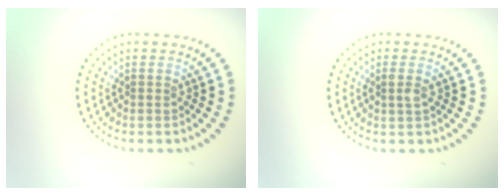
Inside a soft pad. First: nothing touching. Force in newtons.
{"total": 1.0, "press": 1.0, "slide": 0.1}